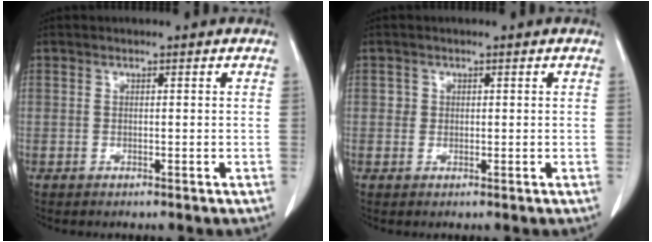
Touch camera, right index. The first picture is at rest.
{"total": 1.1, "force": [0.2, 1.1, 0.1], "torque": [0.007, 0.003, 0.001]}